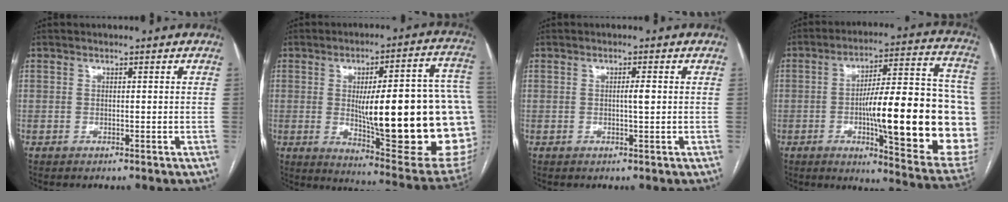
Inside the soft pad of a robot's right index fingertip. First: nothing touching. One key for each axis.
{"total": 31.6, "fx": -1.7, "fy": 5.1, "fz": 31.1, "tx": -0.322, "ty": 0.009, "tz": -0.016}
{"total": 1.5, "fx": 0.0, "fy": 0.0, "fz": 1.5, "tx": -0.029, "ty": 0.000, "tz": 0.001}
{"total": 29.0, "fx": -3.9, "fy": 4.5, "fz": 28.4, "tx": -0.314, "ty": 0.012, "tz": -0.053}